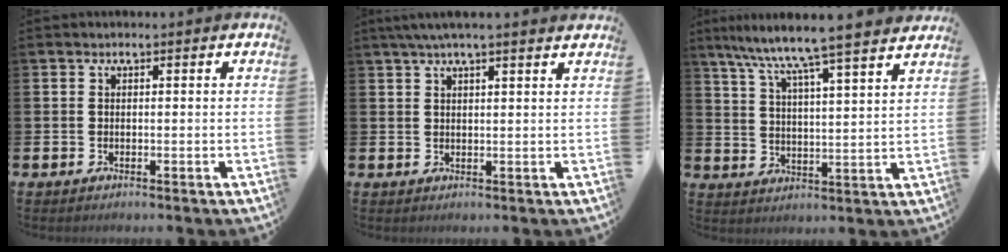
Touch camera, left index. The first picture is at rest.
{"total": 3.5, "force": [2.9, 0.1, 1.8], "torque": [-0.035, -0.003, 0.051]}
{"total": 8.6, "force": [8.0, -0.2, 3.2], "torque": [-0.076, -0.062, 0.131]}